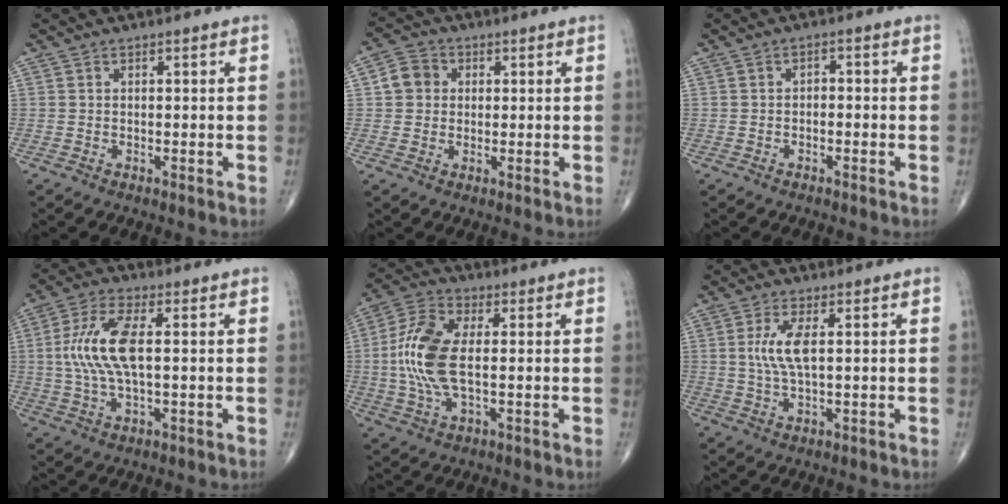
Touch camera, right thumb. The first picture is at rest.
{"total": 5.1, "force": [0.8, 4.6, 2.1], "torque": [-0.022, 0.008, 0.005]}
{"total": 1.1, "force": [-0.5, 0.7, 0.6], "torque": [0.001, 0.009, -0.013]}
{"total": 10.9, "force": [0.9, 4.0, 10.1], "torque": [-0.227, 0.009, 0.016]}
{"total": 12.2, "force": [-0.1, 5.4, 11.0], "torque": [-0.246, 0.012, -0.006]}
{"total": 5.7, "force": [1.0, 1.7, 5.4], "torque": [-0.126, -0.002, 0.021]}